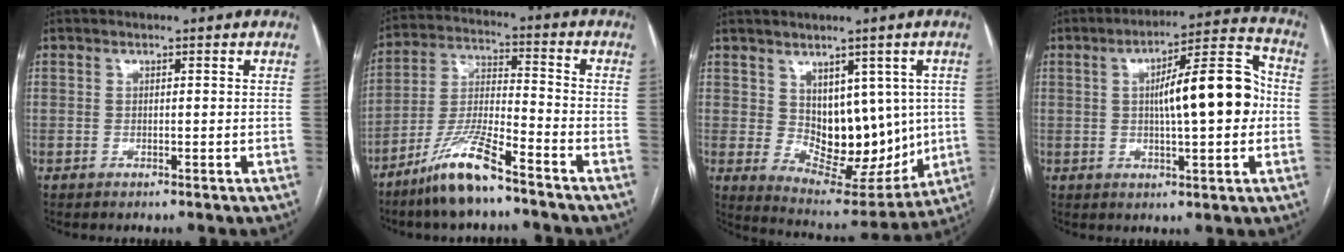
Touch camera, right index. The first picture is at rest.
{"total": 10.7, "force": [-7.8, 1.0, 7.3], "torque": [-0.153, -0.020, -0.154]}
{"total": 11.7, "force": [1.2, 7.3, 9.1], "torque": [-0.109, 0.005, 0.045]}
{"total": 13.3, "force": [0.5, 2.8, 13.0], "torque": [-0.195, 0.032, 0.007]}